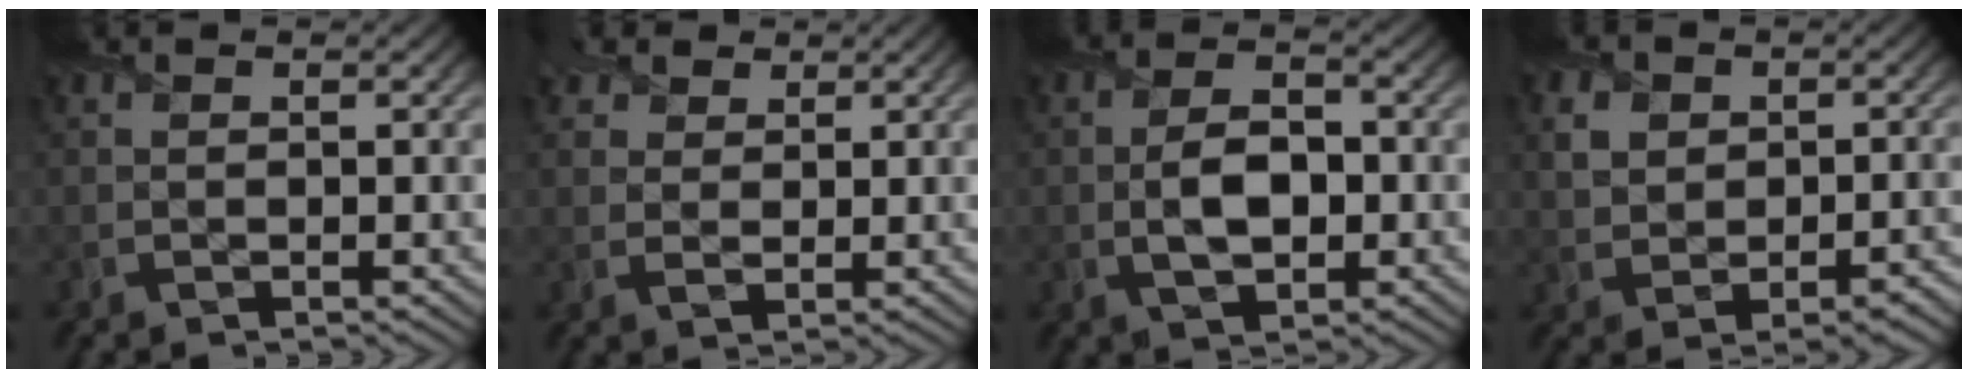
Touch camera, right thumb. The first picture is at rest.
{"total": 3.9, "force": [2.3, 2.7, 1.6], "torque": [-0.042, -0.002, 0.045]}
{"total": 5.4, "force": [-0.7, 3.1, 4.4], "torque": [-0.092, -0.004, -0.013]}
{"total": 5.7, "force": [0.5, 4.4, 3.7], "torque": [-0.064, -0.005, 0.008]}